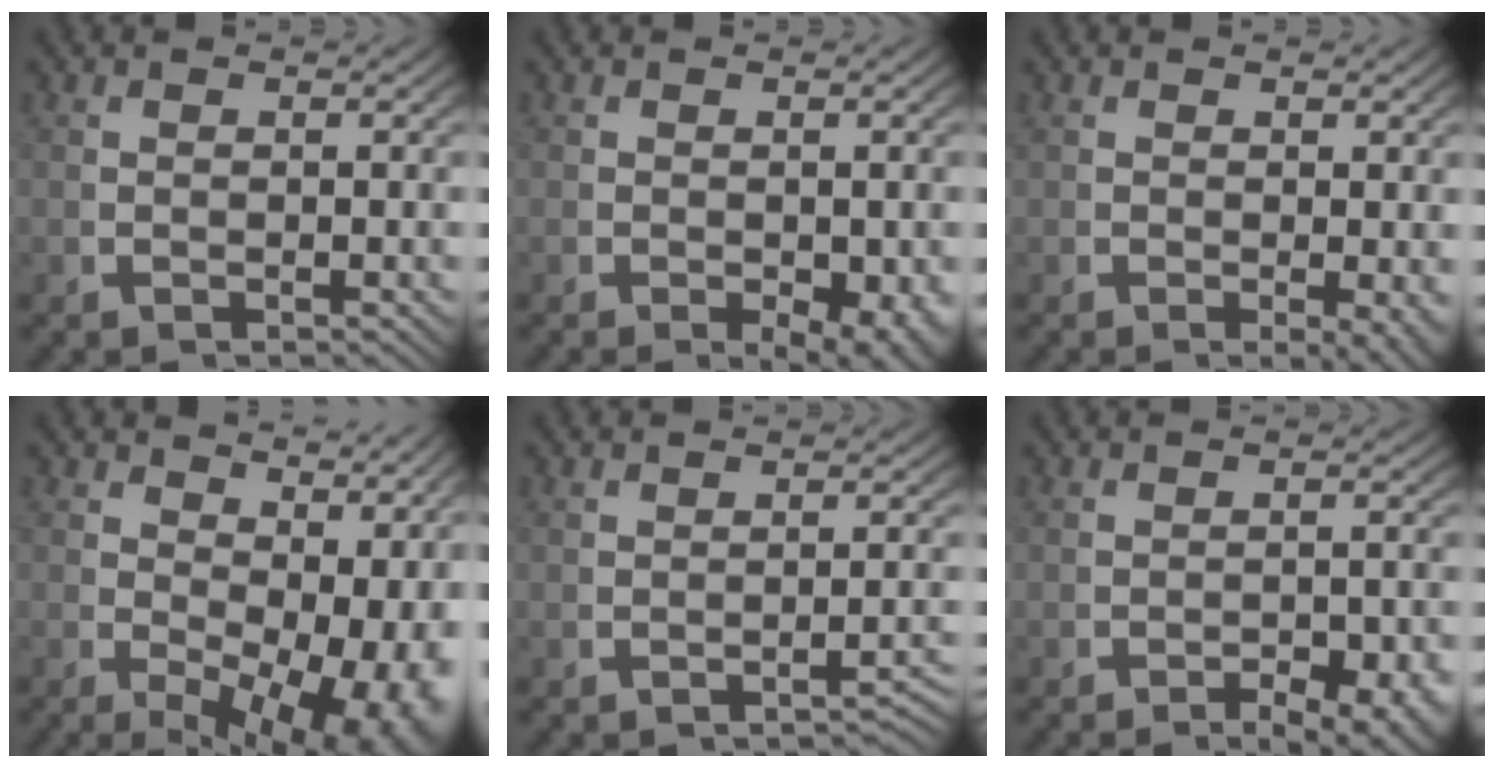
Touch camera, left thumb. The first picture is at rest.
{"total": 3.8, "force": [-1.4, 1.9, 2.9], "torque": [-0.044, -0.025, -0.011]}
{"total": 2.4, "force": [-0.4, 0.7, 2.3], "torque": [-0.032, -0.014, 0.001]}
{"total": 9.0, "force": [-0.2, 5.4, 7.2], "torque": [-0.114, -0.049, 0.024]}
{"total": 2.5, "force": [-2.3, 0.4, 1.0], "torque": [-0.015, 0.002, -0.034]}
{"total": 4.9, "force": [-3.2, 1.9, 3.2], "torque": [-0.043, -0.018, -0.045]}